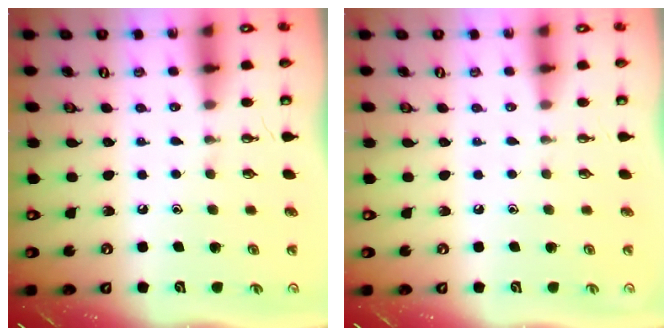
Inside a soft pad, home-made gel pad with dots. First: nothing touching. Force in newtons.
{"total": 0.0}